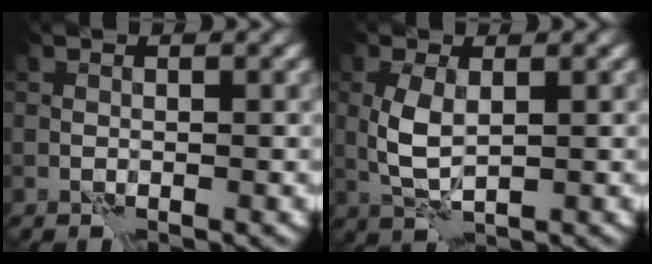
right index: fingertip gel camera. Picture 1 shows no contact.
{"total": 3.2, "force": [0.6, 1.3, 2.9], "torque": [-0.068, 0.001, 0.016]}